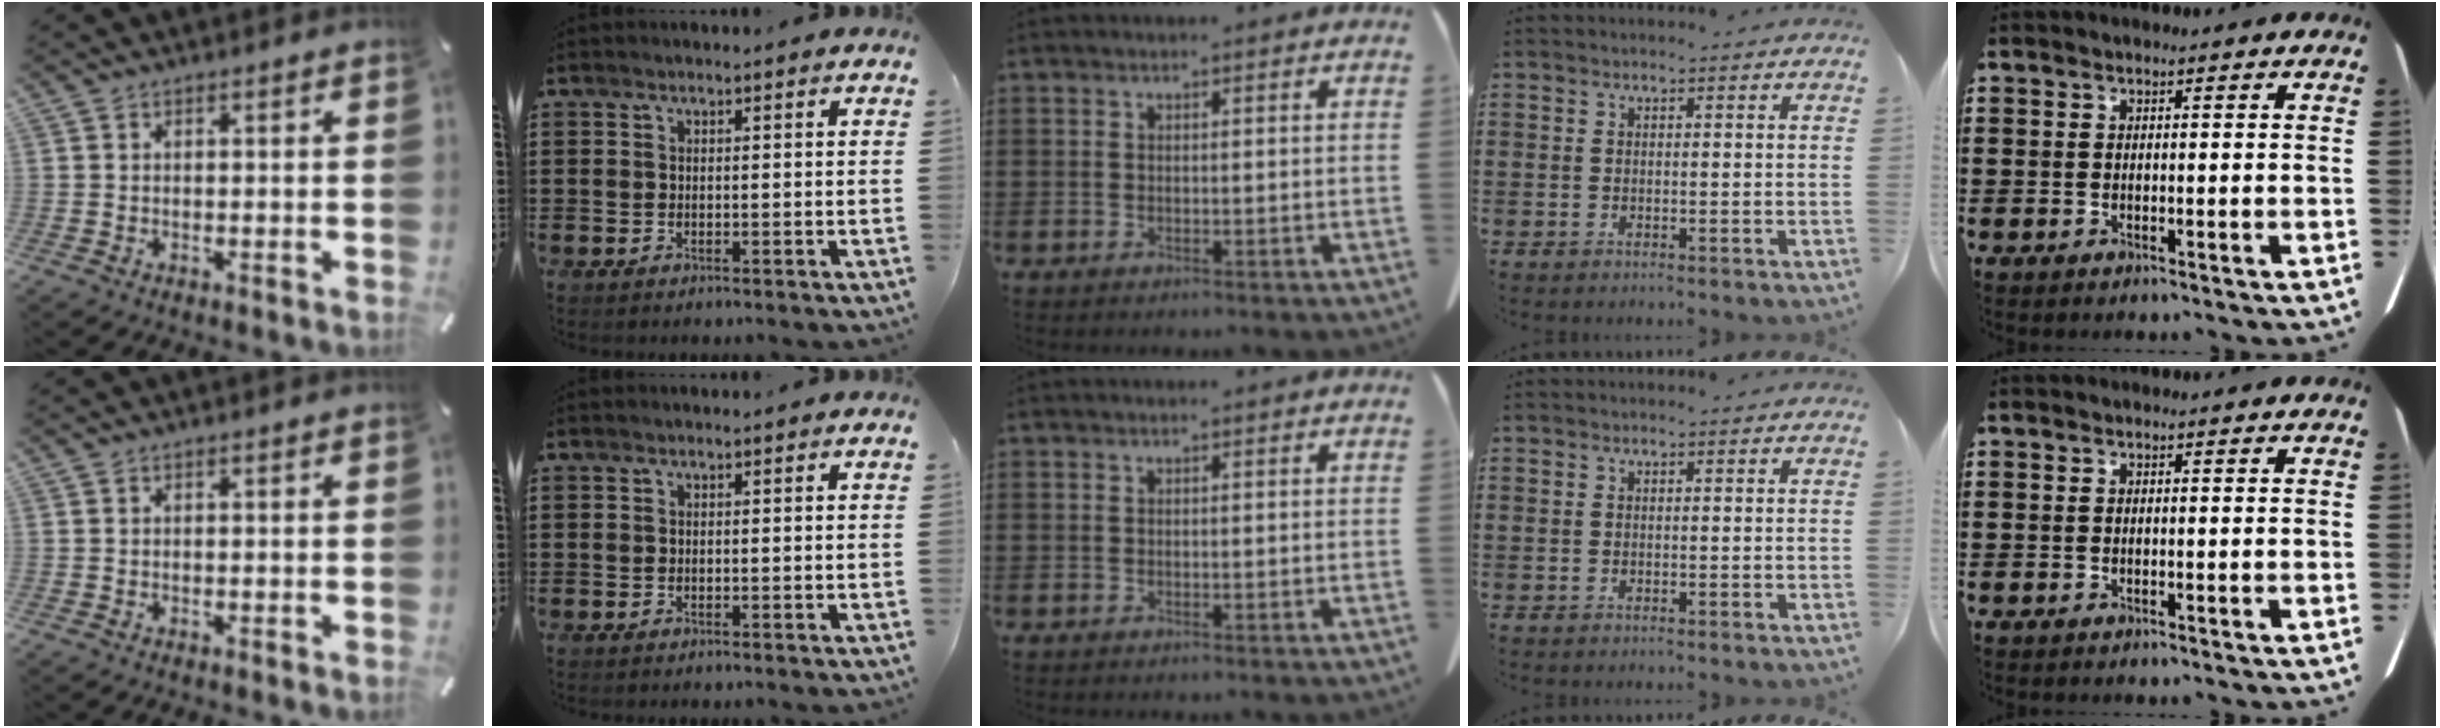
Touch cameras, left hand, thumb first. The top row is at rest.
{}